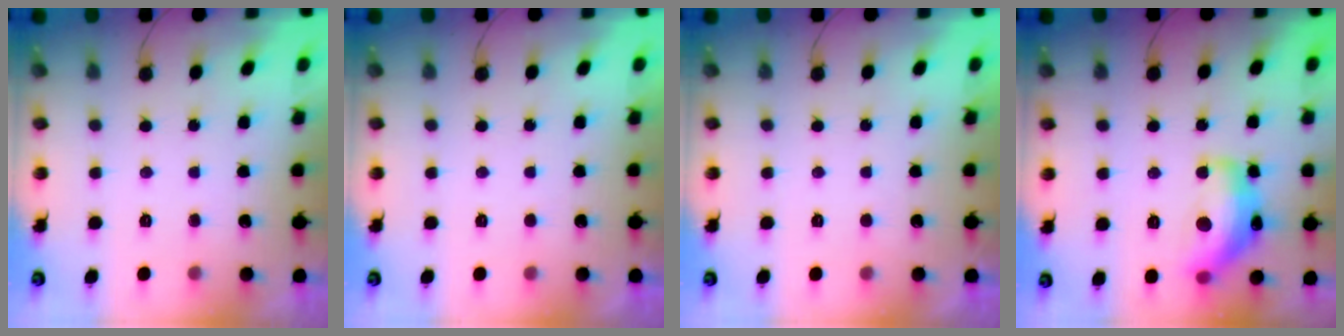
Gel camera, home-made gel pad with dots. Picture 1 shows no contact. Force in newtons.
{"total": 0.0}
{"total": 0.0}
{"total": 16.2, "press": 16.2, "slide": 0.6}